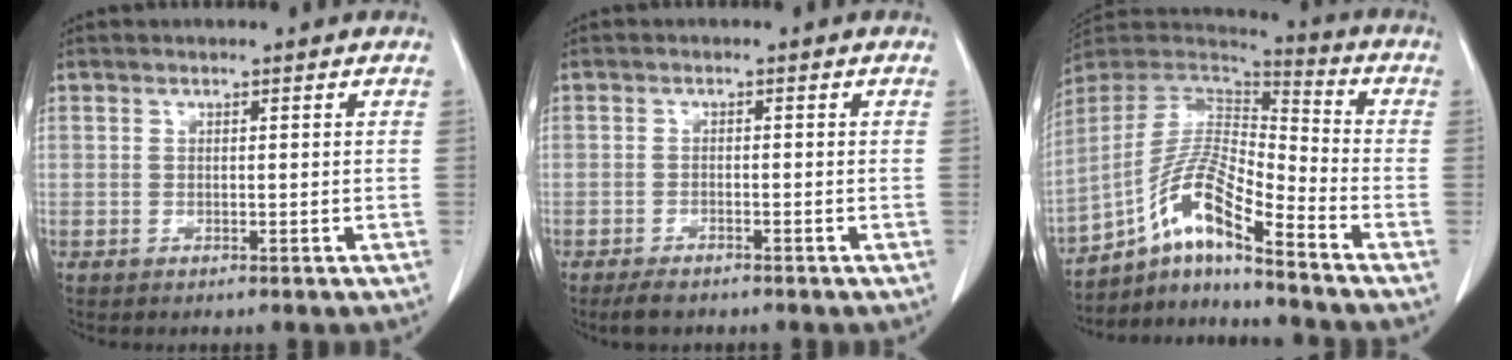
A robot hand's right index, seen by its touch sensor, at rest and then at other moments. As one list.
[{"total": 2.9, "force": [-2.4, 0.9, 1.4], "torque": [-0.026, -0.003, -0.037]}, {"total": 13.8, "force": [-8.6, 1.6, 10.6], "torque": [-0.212, 0.014, -0.158]}]